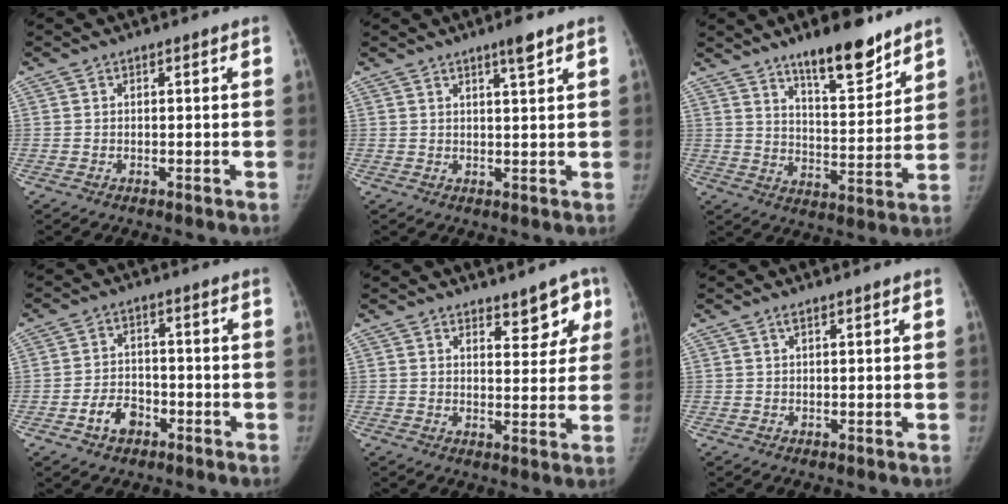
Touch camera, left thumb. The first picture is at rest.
{"total": 3.4, "force": [2.3, 0.0, 2.5], "torque": [-0.042, -0.016, 0.039]}
{"total": 13.6, "force": [10.1, 3.8, 8.2], "torque": [-0.098, -0.073, 0.164]}
{"total": 5.5, "force": [-2.7, 3.9, 2.8], "torque": [-0.035, 0.024, -0.044]}
{"total": 6.3, "force": [4.3, 3.1, 3.4], "torque": [0.000, -0.023, 0.054]}
{"total": 0.9, "force": [0.7, 0.1, 0.6], "torque": [-0.013, 0.001, 0.014]}